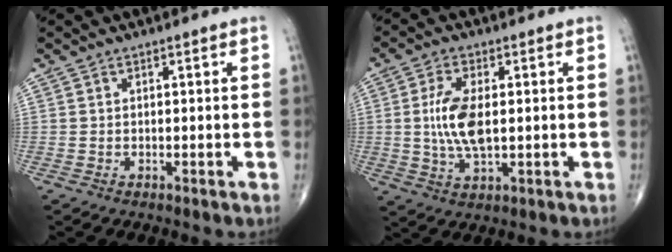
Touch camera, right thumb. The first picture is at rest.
{"total": 8.9, "force": [0.4, 3.9, 7.9], "torque": [-0.168, -0.006, 0.010]}